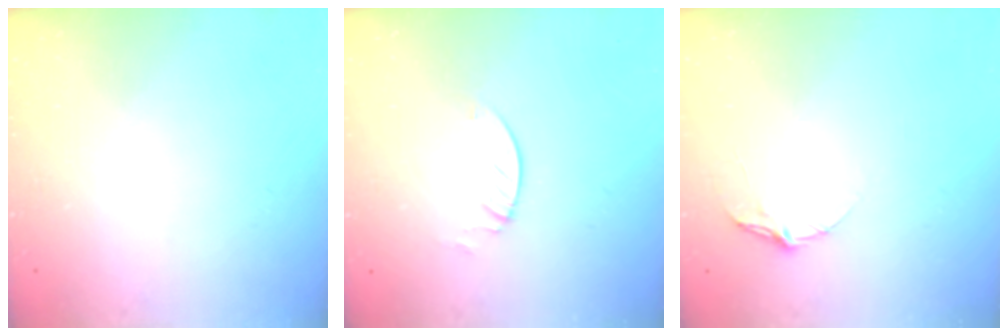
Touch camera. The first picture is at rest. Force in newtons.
{"total": 2.3, "press": 2.3, "slide": 0.2}
{"total": 5.3, "press": 5.2, "slide": 0.6}